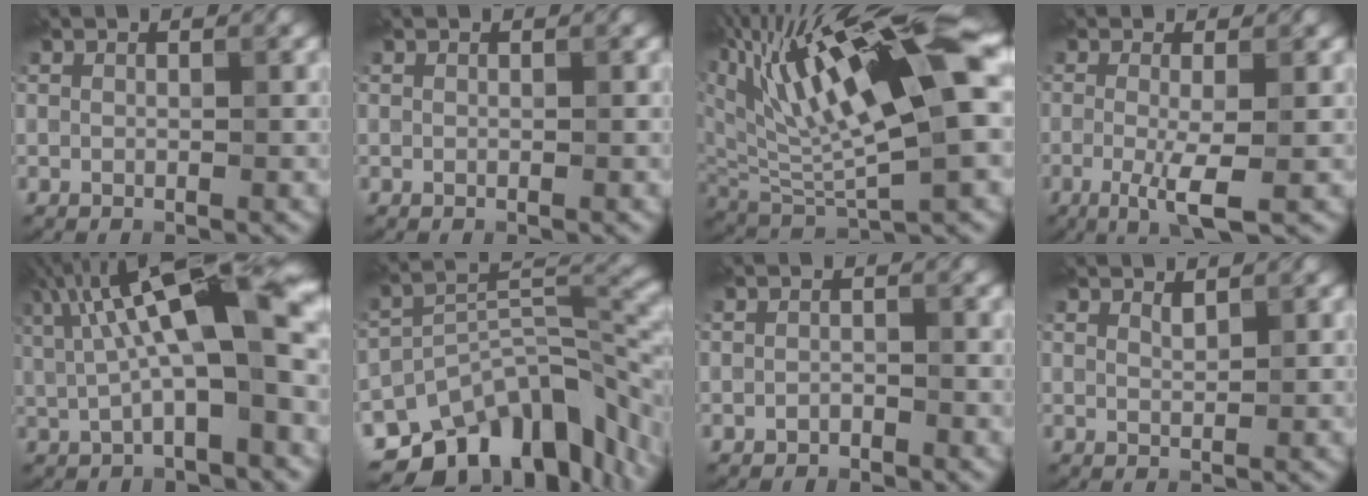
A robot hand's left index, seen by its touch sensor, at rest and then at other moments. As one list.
[{"total": 0.0}, {"total": 13.4, "force": [5.0, 3.6, 11.9], "torque": [-0.203, 0.008, 0.087]}, {"total": 3.9, "force": [-1.0, 0.6, 3.7], "torque": [-0.072, -0.011, -0.019]}, {"total": 11.8, "force": [2.7, 3.2, 11.0], "torque": [-0.171, 0.024, 0.038]}, {"total": 13.1, "force": [-9.1, 6.1, 7.2], "torque": [-0.116, -0.003, -0.151]}, {"total": 0.8, "force": [-0.7, 0.4, 0.2], "torque": [-0.002, 0.001, -0.012]}, {"total": 0.8, "force": [0.7, 0.2, 0.3], "torque": [-0.007, -0.003, 0.014]}]